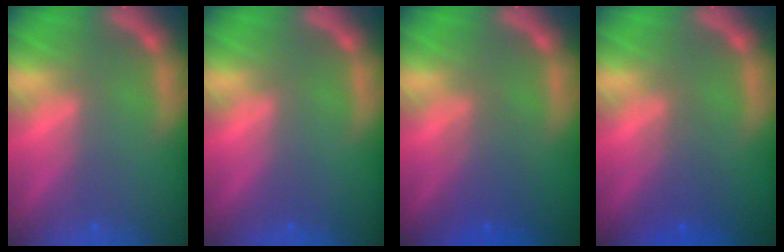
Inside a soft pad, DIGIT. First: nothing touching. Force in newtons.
{"total": 0.0}
{"total": 3.1}
{"total": 2.5}